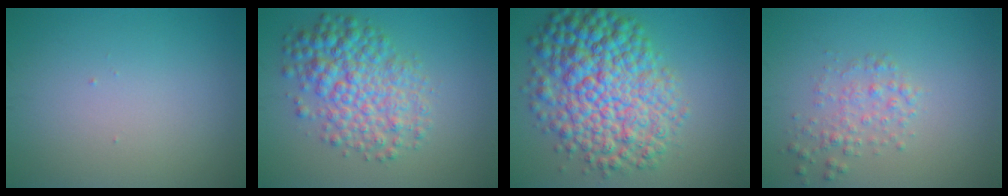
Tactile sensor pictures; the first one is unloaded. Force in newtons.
{"total": 6.2, "press": 6.2, "slide": 0.1}
{"total": 10.8, "press": 10.8, "slide": 0.2}
{"total": 2.1, "press": 2.1, "slide": 0.1}